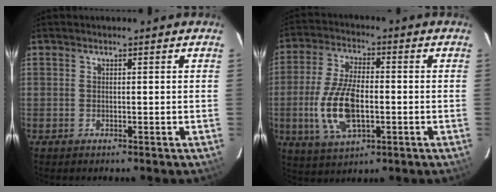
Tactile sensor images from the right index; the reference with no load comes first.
{"total": 12.8, "force": [-2.5, 5.9, 11.1], "torque": [-0.232, -0.003, -0.041]}